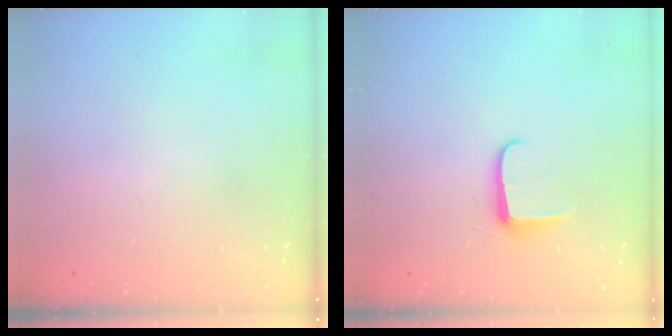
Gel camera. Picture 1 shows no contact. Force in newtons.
{"total": 6.8, "press": 6.7, "slide": 0.9}